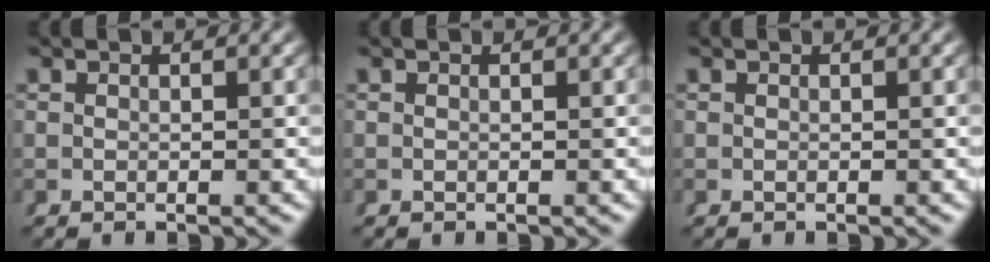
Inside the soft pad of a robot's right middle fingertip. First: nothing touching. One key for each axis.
{"total": 1.6, "fx": -0.3, "fy": -1.5, "fz": -0.4, "tx": 0.019, "ty": -0.010, "tz": 0.006}
{"total": 0.0}